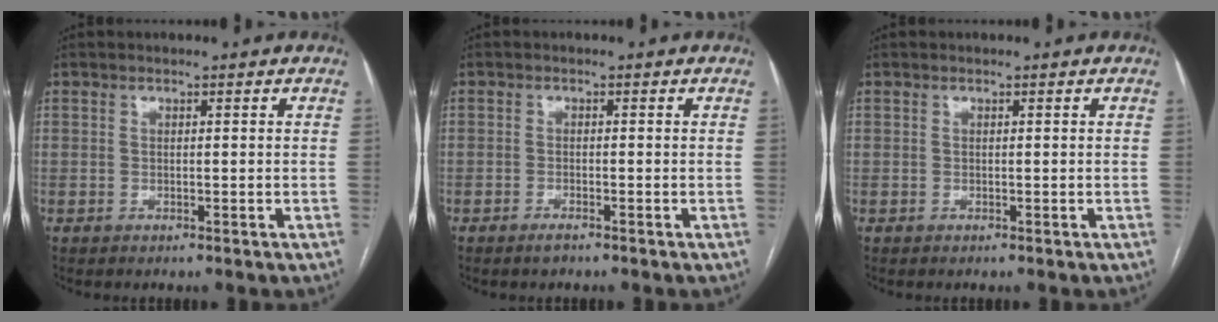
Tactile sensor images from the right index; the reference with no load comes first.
{"total": 1.3, "force": [-1.0, 0.2, 0.7], "torque": [-0.013, -0.001, -0.016]}
{"total": 0.0}